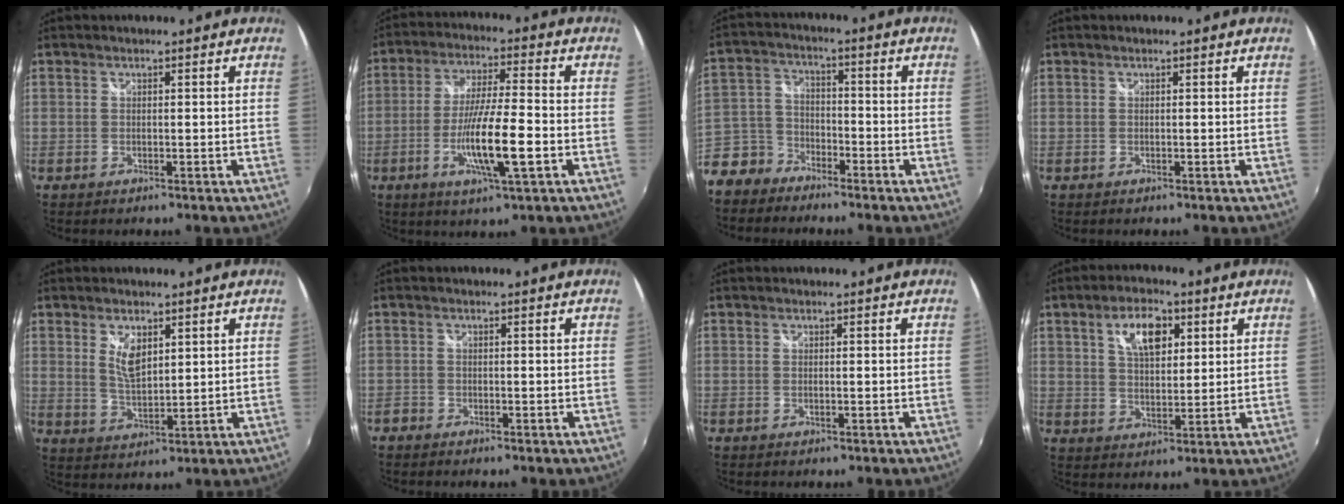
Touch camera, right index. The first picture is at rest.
{"total": 11.8, "force": [-3.9, 1.1, 11.1], "torque": [-0.210, -0.012, -0.069]}
{"total": 11.5, "force": [-7.8, 7.5, 3.7], "torque": [-0.114, 0.014, -0.152]}
{"total": 0.0}
{"total": 5.3, "force": [2.2, 2.5, 4.1], "torque": [-0.070, -0.004, 0.044]}
{"total": 1.3, "force": [-1.1, 0.7, 0.3], "torque": [-0.012, -0.003, -0.024]}
{"total": 0.5, "force": [-0.2, 0.0, 0.5], "torque": [-0.009, 0.001, -0.004]}
{"total": 8.5, "force": [3.6, 4.2, 6.4], "torque": [-0.109, 0.019, 0.064]}